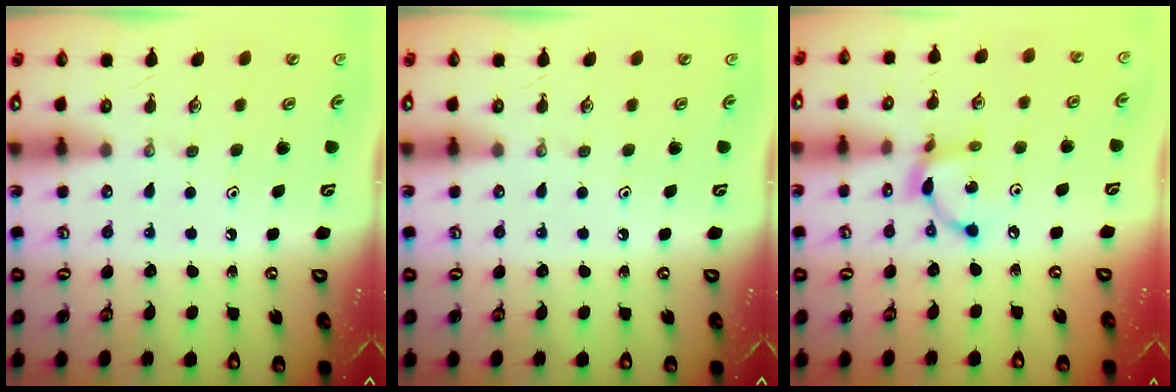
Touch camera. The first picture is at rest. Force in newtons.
{"total": 0.0}
{"total": 8.3, "press": 8.3, "slide": 0.3}